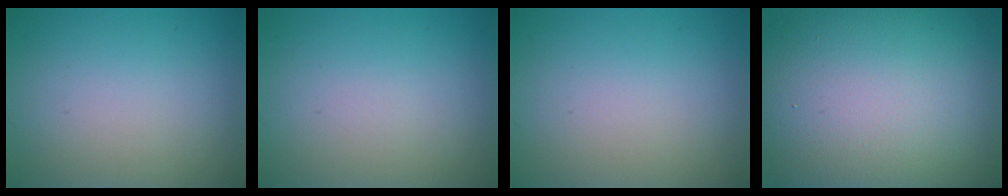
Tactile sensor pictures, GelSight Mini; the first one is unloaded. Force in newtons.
{"total": 0.0}
{"total": 0.0}
{"total": 18.9, "press": 18.9, "slide": 0.4}